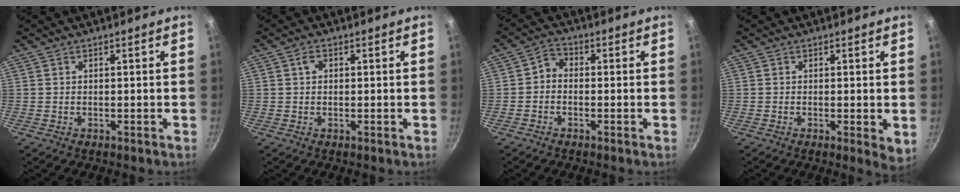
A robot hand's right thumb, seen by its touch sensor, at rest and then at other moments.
{"total": 1.7, "force": [0.4, 1.2, 1.1], "torque": [-0.015, 0.004, 0.004]}
{"total": 2.7, "force": [-0.9, 2.0, 1.5], "torque": [-0.027, 0.020, -0.028]}
{"total": 3.7, "force": [-0.3, 1.0, 3.6], "torque": [-0.048, -0.015, -0.005]}